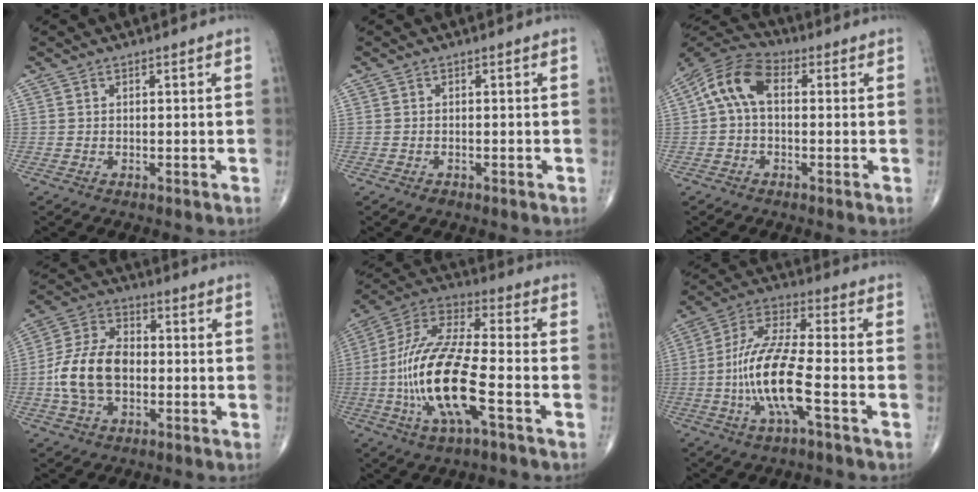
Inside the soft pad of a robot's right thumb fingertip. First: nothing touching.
{"total": 0.9, "force": [-0.6, 0.5, 0.4], "torque": [-0.006, 0.003, -0.008]}
{"total": 9.5, "force": [0.9, 5.8, 7.5], "torque": [-0.141, 0.028, 0.003]}
{"total": 12.9, "force": [-1.7, 8.5, 9.6], "torque": [-0.182, 0.030, -0.037]}
{"total": 19.4, "force": [-5.1, 6.1, 17.8], "torque": [-0.378, 0.029, -0.093]}
{"total": 14.1, "force": [-3.9, 3.5, 13.1], "torque": [-0.279, 0.031, -0.077]}